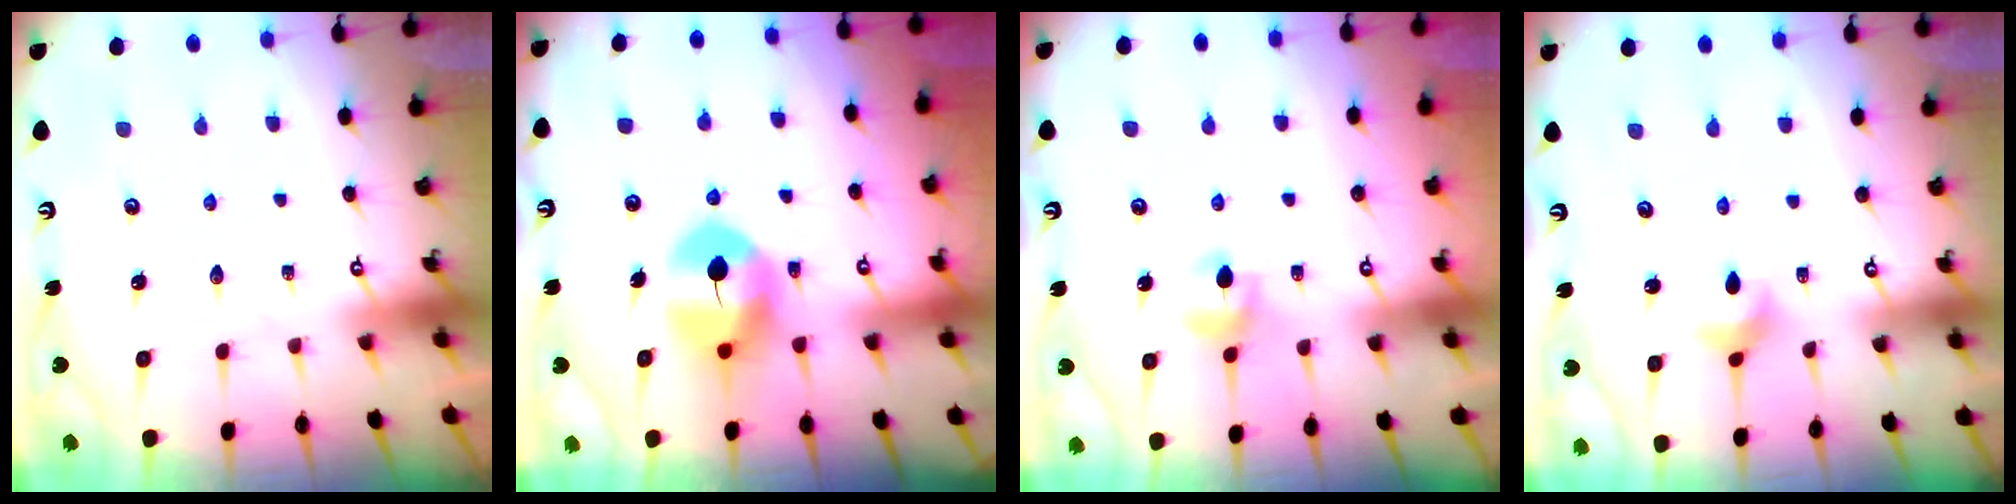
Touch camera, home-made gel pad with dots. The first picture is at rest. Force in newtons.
{"total": 7.9, "press": 7.8, "slide": 1.1}
{"total": 5.4, "press": 5.4, "slide": 0.6}
{"total": 4.0, "press": 4.0, "slide": 0.3}